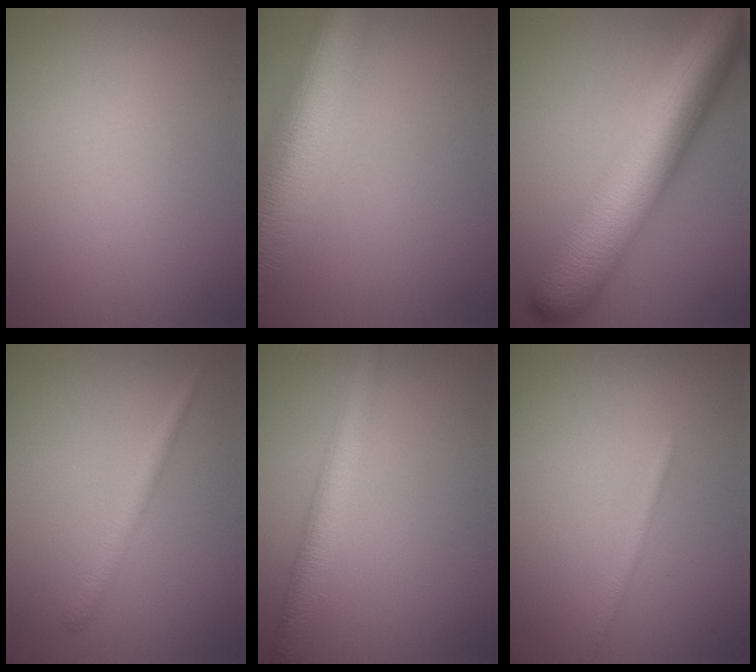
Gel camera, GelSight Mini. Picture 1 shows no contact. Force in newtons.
{"total": 10.0, "press": 10.0, "slide": 0.6}
{"total": 10.9, "press": 10.9, "slide": 0.1}
{"total": 1.7, "press": 1.7, "slide": 0.2}
{"total": 3.9, "press": 3.9, "slide": 0.1}
{"total": 0.8, "press": 0.8, "slide": 0.1}